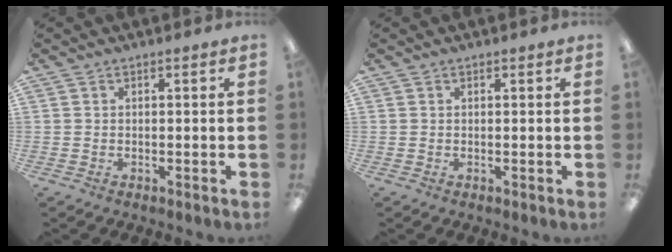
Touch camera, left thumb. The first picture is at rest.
{"total": 0.0}